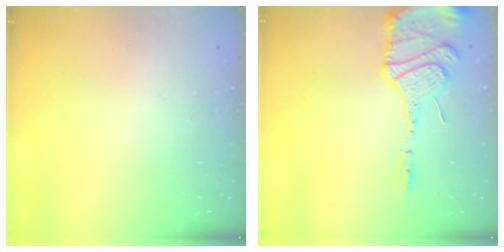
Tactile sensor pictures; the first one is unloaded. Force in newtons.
{"total": 14.8, "press": 14.5, "slide": 2.9}